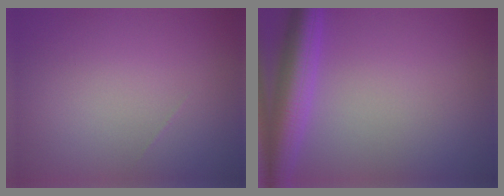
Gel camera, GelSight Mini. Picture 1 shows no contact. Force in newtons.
{"total": 5.6, "press": 5.6, "slide": 0.3}